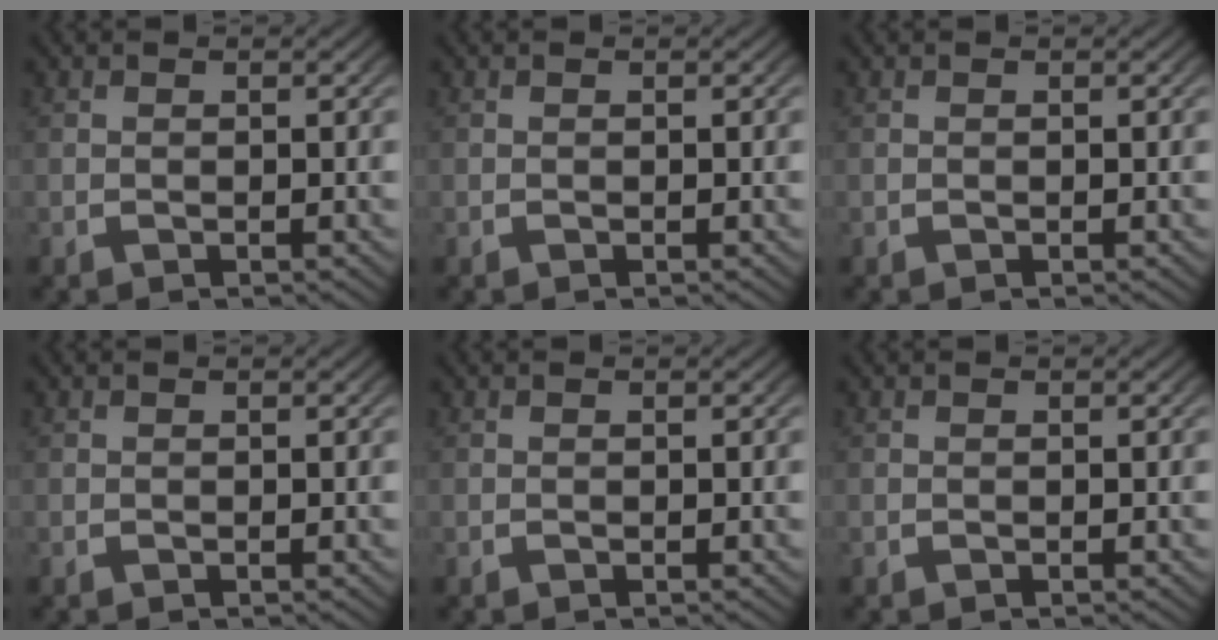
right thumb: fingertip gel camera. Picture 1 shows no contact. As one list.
[{"total": 0.0}, {"total": 0.0}, {"total": 0.0}, {"total": 0.0}, {"total": 0.0}]